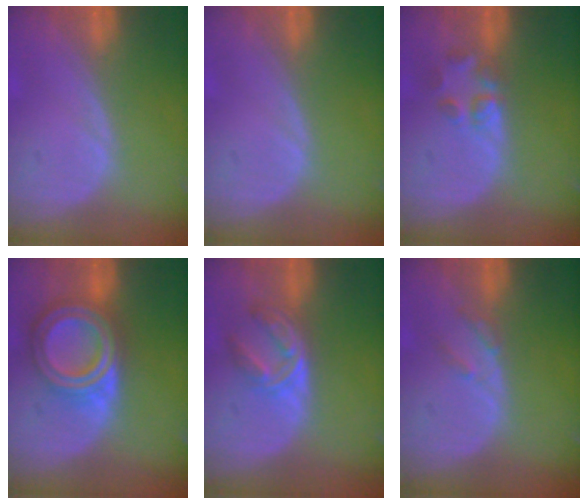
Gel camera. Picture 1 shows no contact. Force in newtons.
{"total": 0.0}
{"total": 3.1, "press": 3.0, "slide": 0.8}
{"total": 8.2, "press": 8.2, "slide": 0.6}
{"total": 6.0, "press": 4.9, "slide": 3.4}
{"total": 1.9, "press": 1.9, "slide": 0.1}